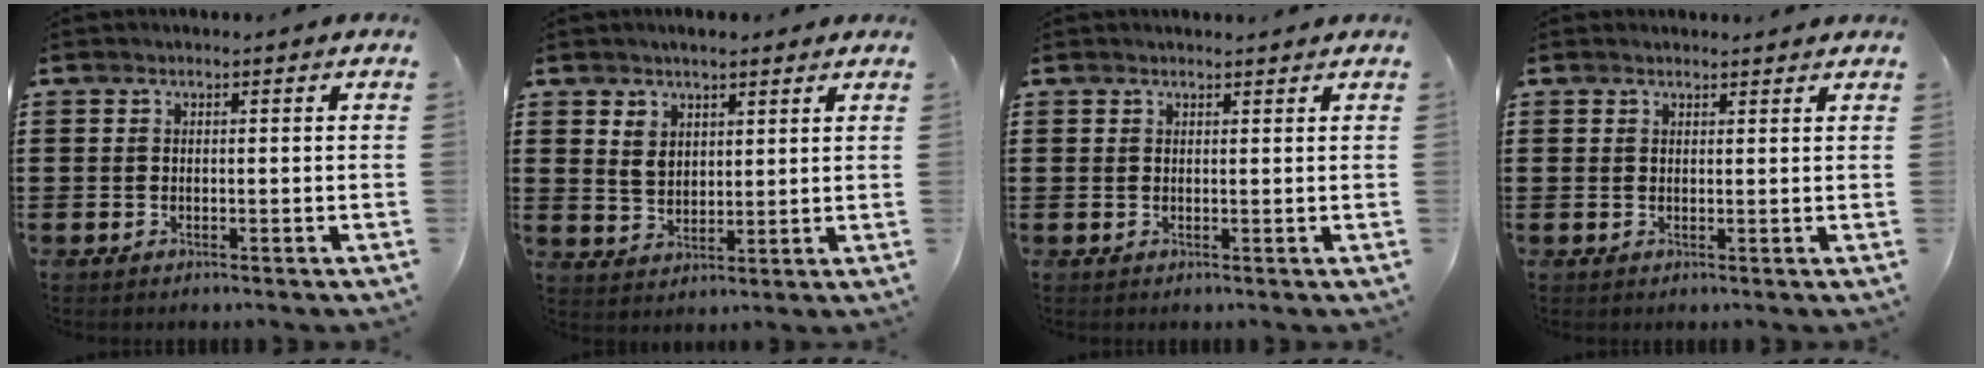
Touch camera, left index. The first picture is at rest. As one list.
[{"total": 4.3, "force": [2.9, 2.6, 1.7], "torque": [-0.045, 0.007, 0.053]}, {"total": 0.8, "force": [0.8, 0.1, 0.1], "torque": [-0.005, -0.001, 0.015]}, {"total": 1.1, "force": [1.1, 0.1, 0.2], "torque": [-0.005, -0.001, 0.022]}]